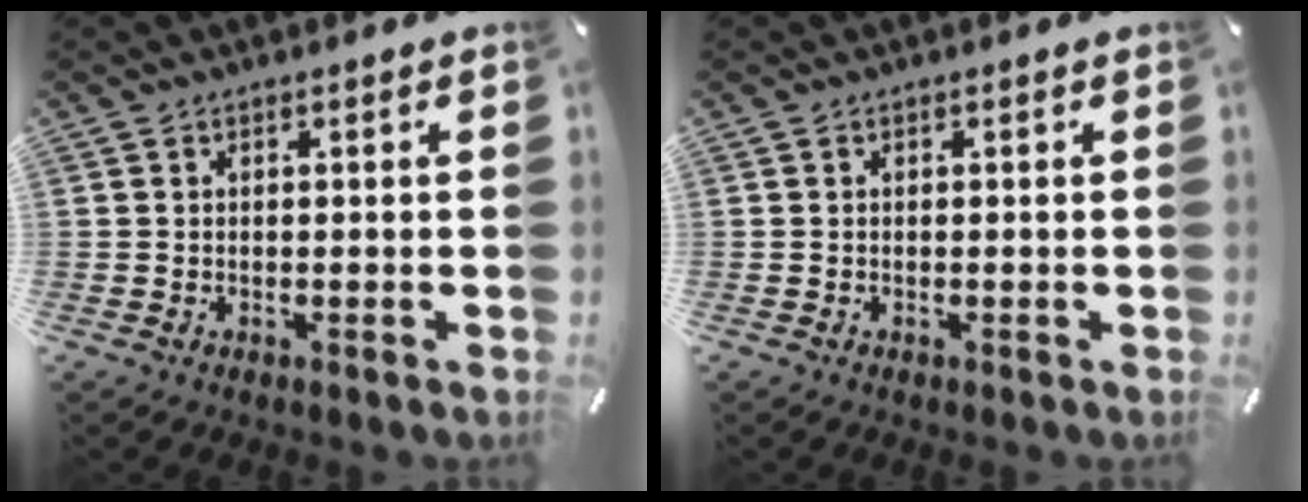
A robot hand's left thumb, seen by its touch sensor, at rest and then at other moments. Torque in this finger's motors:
{"motor_torque": [0.00, 0.00, -0.02, 0.02, 0.00]}